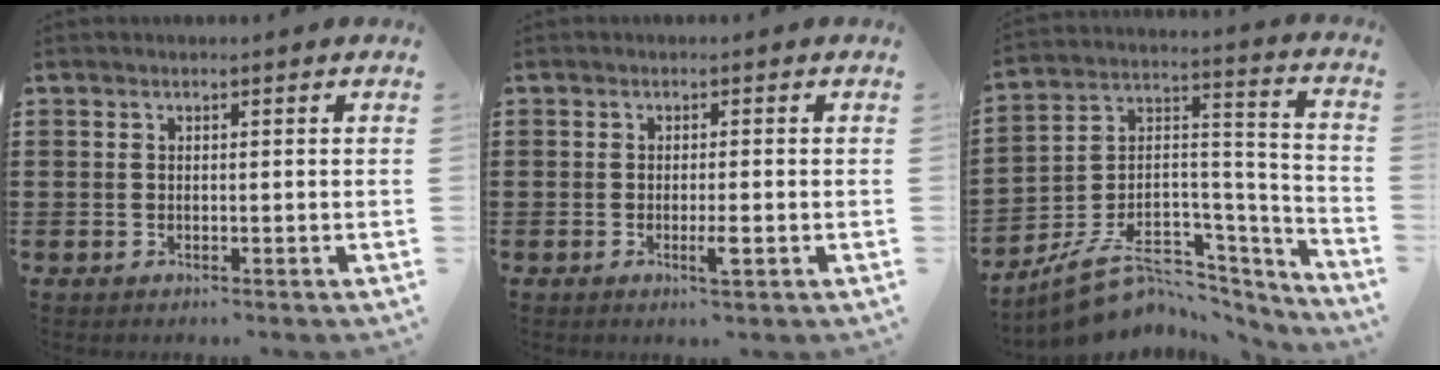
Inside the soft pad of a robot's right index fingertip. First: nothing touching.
{"total": 2.6, "force": [-0.9, 0.2, 2.4], "torque": [-0.049, -0.006, -0.018]}
{"total": 9.1, "force": [-5.8, 6.0, 3.6], "torque": [-0.071, 0.012, -0.098]}